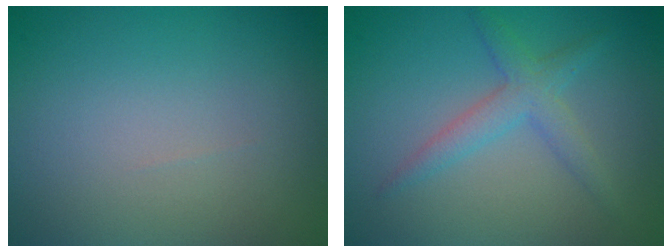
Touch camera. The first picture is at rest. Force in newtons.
{"total": 2.5, "press": 2.5, "slide": 0.1}